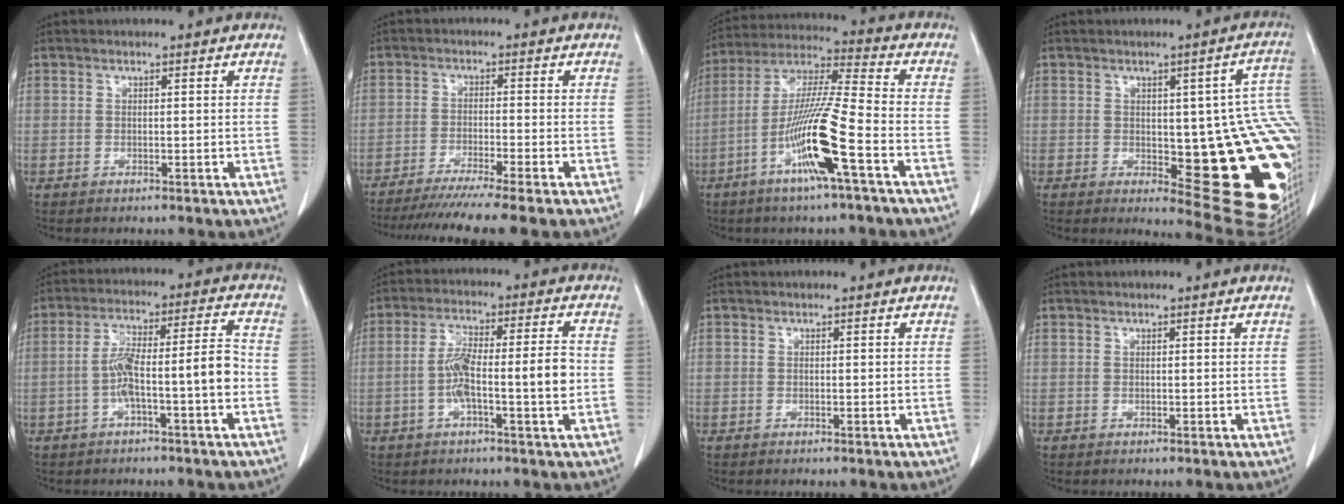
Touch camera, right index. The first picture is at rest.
{"total": 10.9, "force": [-9.1, -1.3, 5.9], "torque": [-0.069, -0.032, -0.141]}
{"total": 14.1, "force": [-5.7, -0.2, 12.8], "torque": [-0.257, -0.006, -0.113]}
{"total": 19.5, "force": [-1.6, 5.4, 18.7], "torque": [-0.141, 0.009, -0.001]}
{"total": 9.4, "force": [-2.7, 0.6, 9.0], "torque": [-0.159, 0.033, -0.044]}
{"total": 9.1, "force": [-1.5, 1.1, 8.9], "torque": [-0.162, 0.019, -0.031]}
{"total": 0.0}
{"total": 0.0}